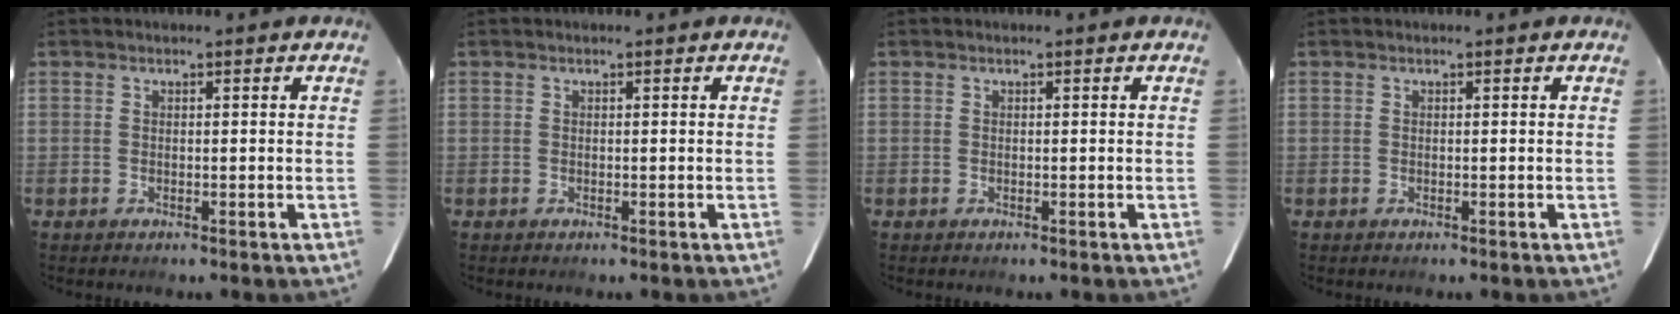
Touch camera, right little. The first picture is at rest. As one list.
[{"total": 0.0}, {"total": 0.0}, {"total": 0.0}]